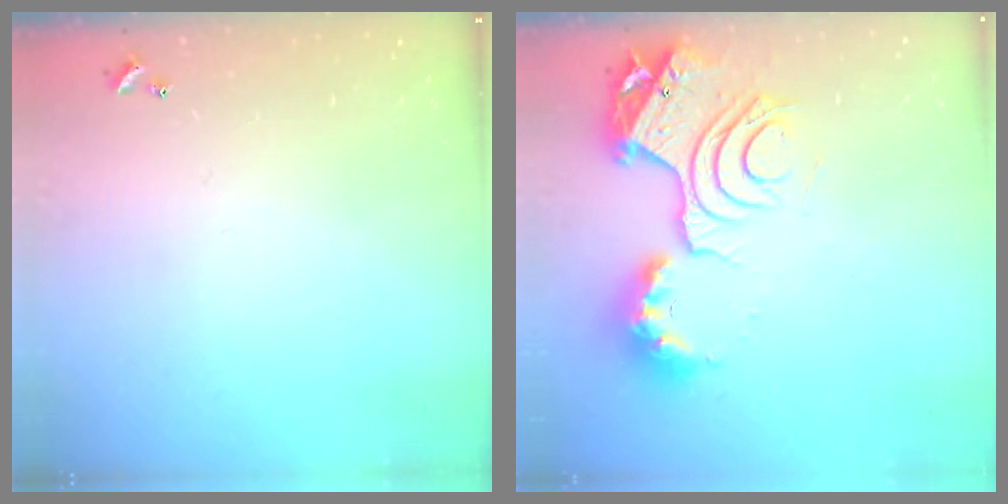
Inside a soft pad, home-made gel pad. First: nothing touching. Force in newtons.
{"total": 14.9, "press": 14.8, "slide": 1.3}